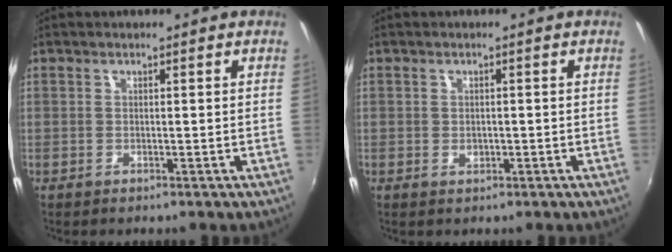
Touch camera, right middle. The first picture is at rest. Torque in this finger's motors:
{"motor_torque": [0.48, -0.48, 0.18, 0.01]}